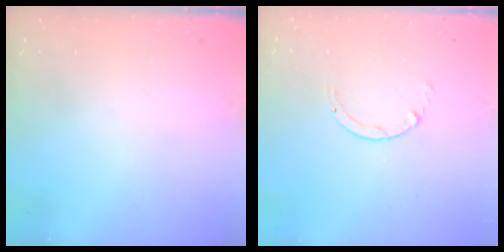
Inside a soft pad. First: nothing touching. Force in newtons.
{"total": 0.6, "press": 0.5, "slide": 0.1}